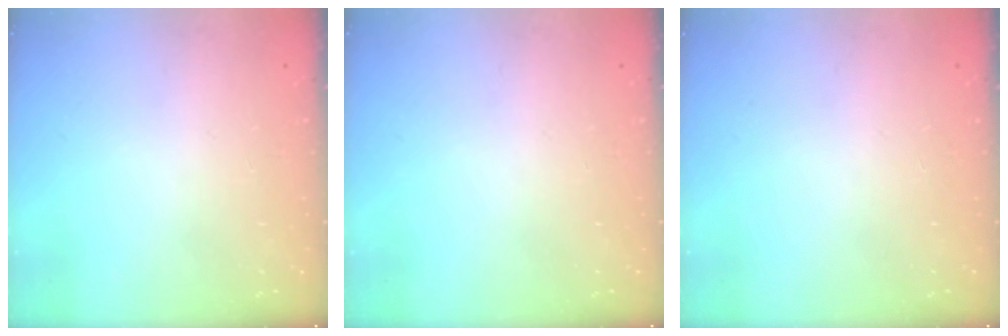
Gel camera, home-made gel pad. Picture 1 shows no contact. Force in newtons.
{"total": 0.0}
{"total": 0.0}